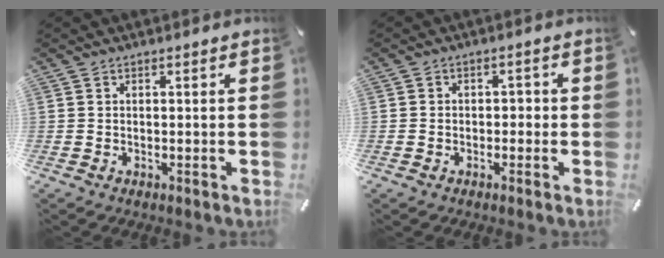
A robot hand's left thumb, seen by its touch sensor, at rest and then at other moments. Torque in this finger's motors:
{"motor_torque": [0.14, -0.24, -0.09, 0.04, 0.01]}